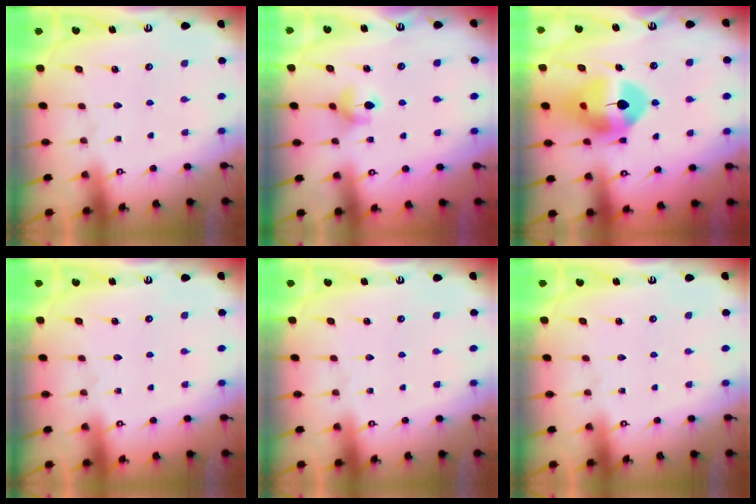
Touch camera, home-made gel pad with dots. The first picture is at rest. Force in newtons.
{"total": 5.4, "press": 5.4, "slide": 0.9}
{"total": 14.6, "press": 14.4, "slide": 2.0}
{"total": 0.0}
{"total": 0.0}
{"total": 0.0}